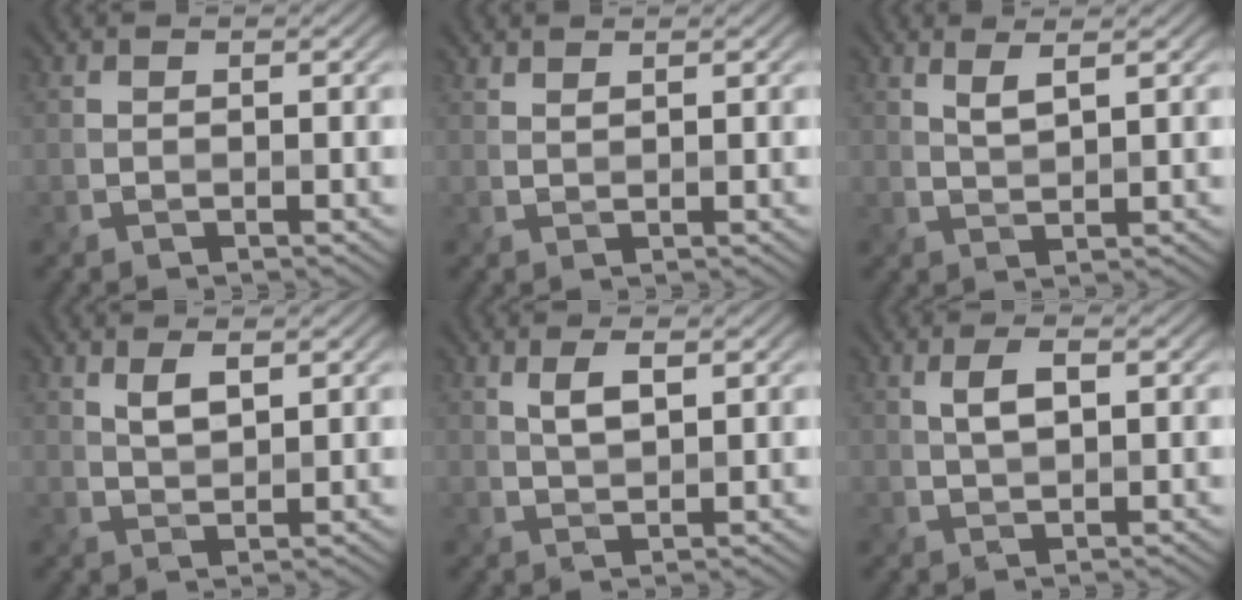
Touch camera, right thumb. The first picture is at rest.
{"total": 1.1, "force": [1.1, 0.0, 0.4], "torque": [-0.014, -0.001, 0.025]}
{"total": 2.3, "force": [1.5, 0.2, 1.8], "torque": [-0.041, 0.001, 0.036]}
{"total": 2.8, "force": [1.5, 1.0, 2.2], "torque": [-0.049, -0.003, 0.031]}
{"total": 3.0, "force": [1.2, 1.0, 2.5], "torque": [-0.053, -0.001, 0.026]}
{"total": 2.9, "force": [0.7, 1.1, 2.6], "torque": [-0.054, 0.003, 0.016]}